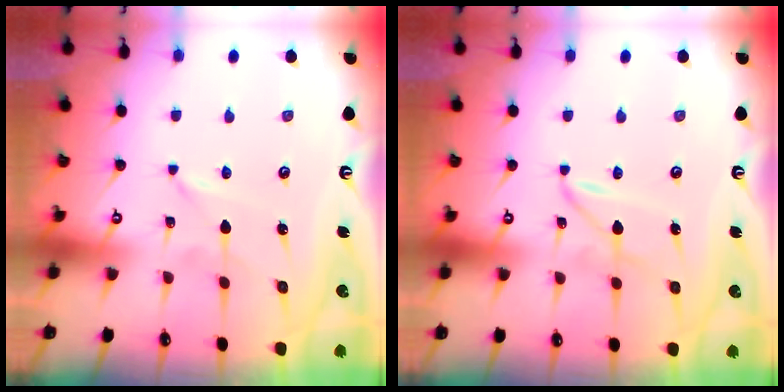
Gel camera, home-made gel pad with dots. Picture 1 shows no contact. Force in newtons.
{"total": 2.0, "press": 2.0, "slide": 0.2}